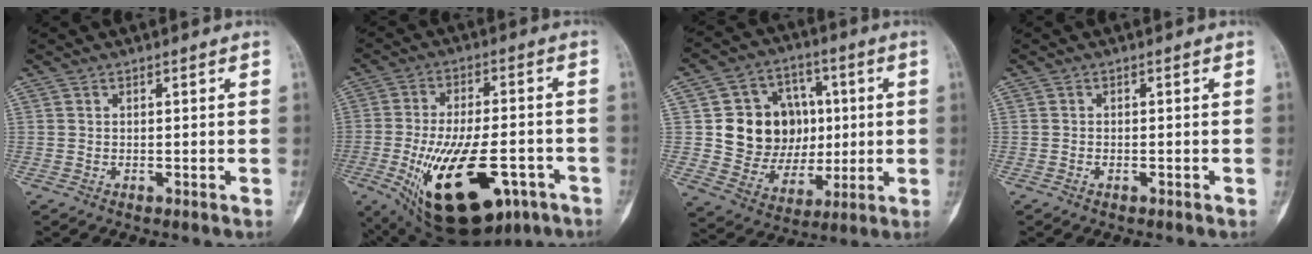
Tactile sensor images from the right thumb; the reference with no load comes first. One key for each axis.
{"total": 23.3, "fx": -9.1, "fy": 10.8, "fz": 18.6, "tx": -0.308, "ty": 0.007, "tz": -0.122}
{"total": 16.5, "fx": 1.8, "fy": 13.6, "fz": 9.1, "tx": -0.088, "ty": 0.008, "tz": 0.048}
{"total": 0.5, "fx": -0.3, "fy": 0.3, "fz": 0.3, "tx": -0.010, "ty": 0.004, "tz": -0.005}